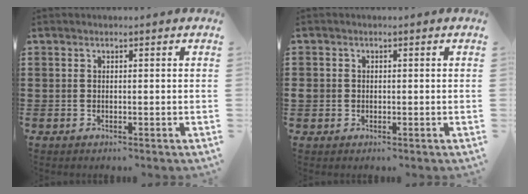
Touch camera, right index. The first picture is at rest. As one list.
[{"total": 1.4, "force": [-0.2, 1.3, 0.4], "torque": [-0.010, 0.006, -0.006]}]